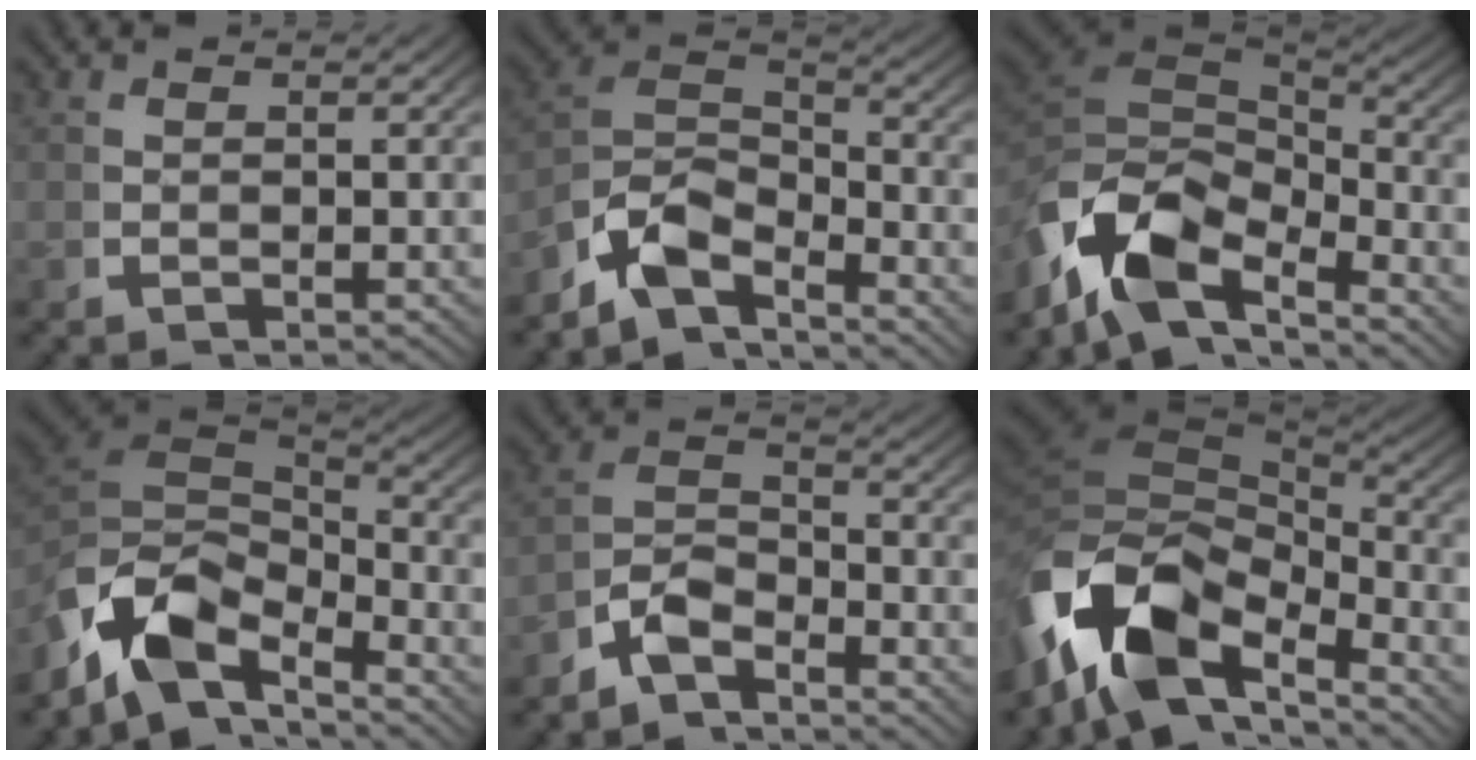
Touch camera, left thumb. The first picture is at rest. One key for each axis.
{"total": 8.6, "fx": -2.5, "fy": 5.9, "fz": 5.8, "tx": -0.123, "ty": -0.032, "tz": -0.045}
{"total": 11.7, "fx": -1.2, "fy": 7.9, "fz": 8.5, "tx": -0.184, "ty": -0.033, "tz": -0.011}
{"total": 10.6, "fx": -1.8, "fy": 7.3, "fz": 7.5, "tx": -0.178, "ty": -0.037, "tz": -0.022}
{"total": 5.4, "fx": -2.5, "fy": 3.6, "fz": 3.0, "tx": -0.049, "ty": -0.011, "tz": -0.053}
{"total": 16.2, "fx": -1.3, "fy": 10.6, "fz": 12.2, "tx": -0.238, "ty": -0.030, "tz": -0.013}